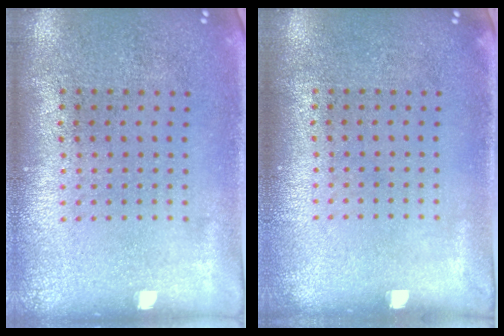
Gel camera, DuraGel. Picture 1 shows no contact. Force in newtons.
{"total": 0.0}